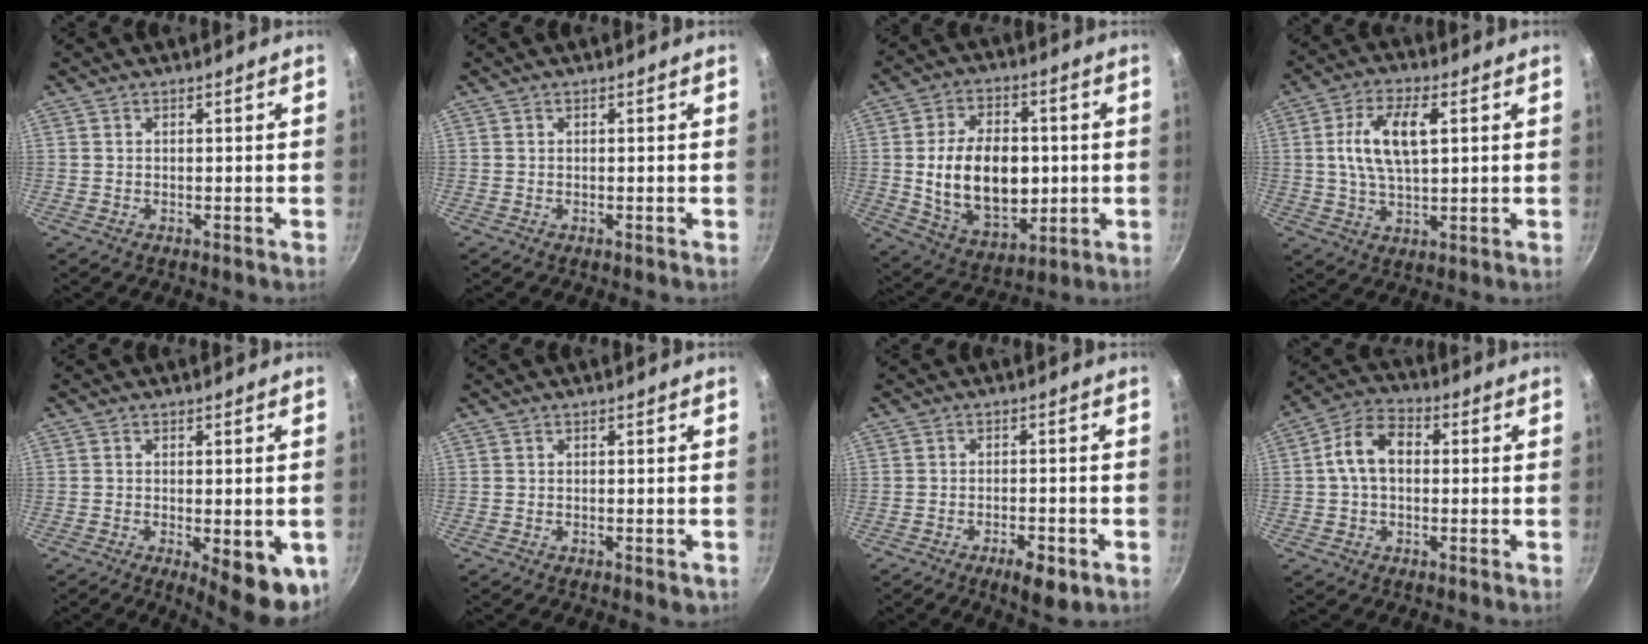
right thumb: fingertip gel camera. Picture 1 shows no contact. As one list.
[{"total": 0.0}, {"total": 18.3, "force": [-0.2, 12.1, 13.8], "torque": [-0.204, 0.001, 0.011]}, {"total": 11.2, "force": [2.2, 5.3, 9.6], "torque": [-0.174, 0.007, 0.038]}, {"total": 10.7, "force": [-3.1, 3.7, 9.5], "torque": [-0.099, -0.003, -0.031]}, {"total": 1.5, "force": [-0.7, 0.6, 1.2], "torque": [-0.018, -0.003, -0.009]}, {"total": 5.8, "force": [-3.0, 2.0, 4.5], "torque": [-0.064, 0.015, -0.040]}, {"total": 8.8, "force": [0.5, 6.0, 6.5], "torque": [-0.105, 0.027, -0.005]}]